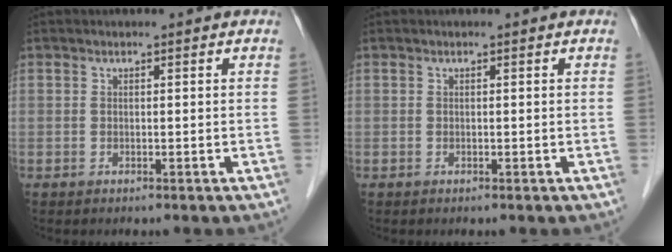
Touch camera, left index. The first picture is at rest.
{"total": 0.0}